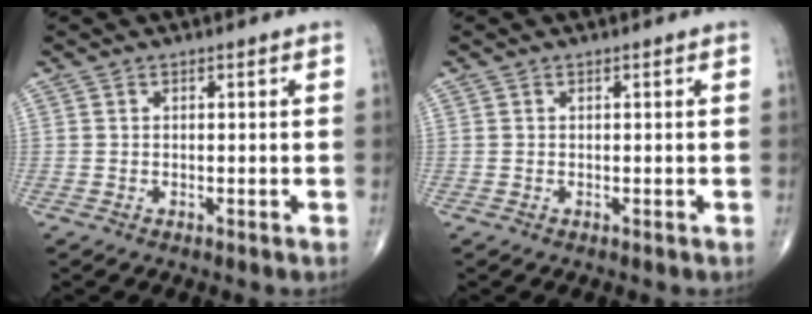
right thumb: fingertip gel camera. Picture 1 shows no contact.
{"total": 0.0}